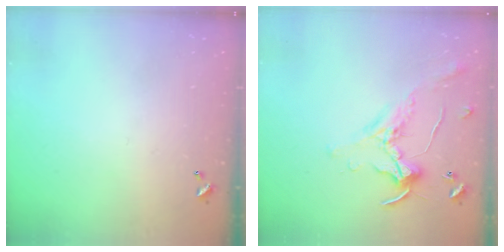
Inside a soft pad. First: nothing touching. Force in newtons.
{"total": 0.8, "press": 0.8, "slide": 0.2}